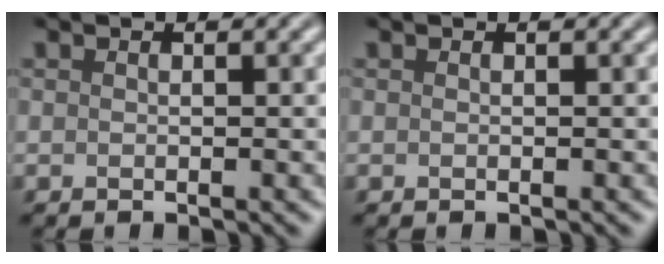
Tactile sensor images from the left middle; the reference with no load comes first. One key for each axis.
{"total": 0.0}